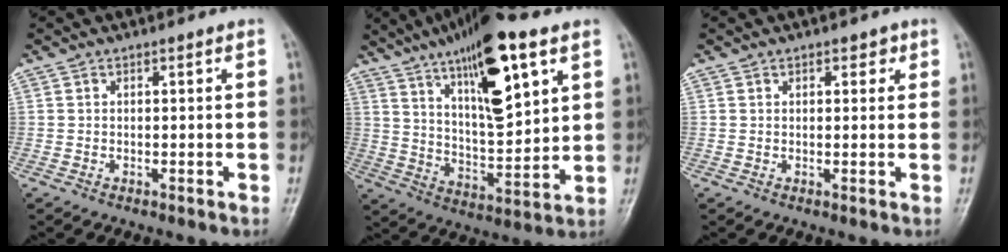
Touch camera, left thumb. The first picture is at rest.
{"total": 19.8, "force": [10.0, 6.0, 16.0], "torque": [-0.239, -0.035, 0.172]}
{"total": 2.3, "force": [1.2, 1.4, 1.4], "torque": [-0.001, -0.002, 0.013]}